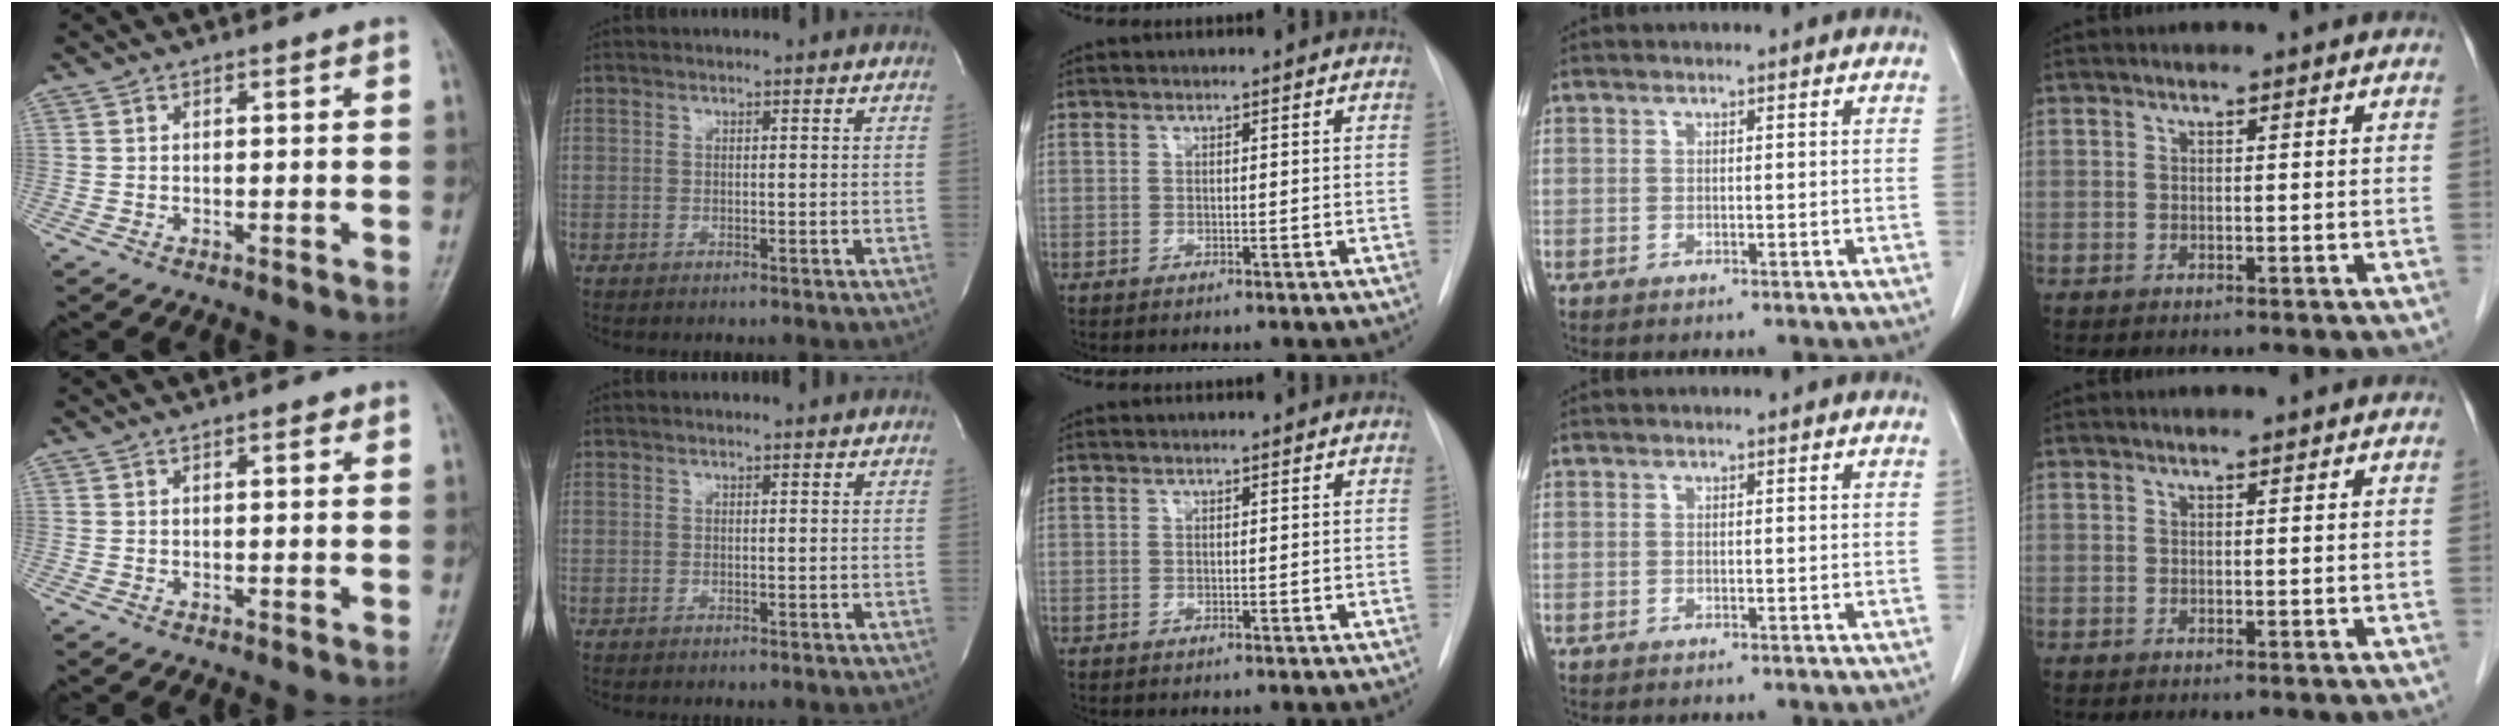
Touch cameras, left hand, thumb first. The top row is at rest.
{"thumb": {"total": 1.3, "force": [0.6, 0.6, 1.0], "torque": [-0.011, 0.001, 0.005]}, "index": {"total": 0.6, "force": [0.6, 0.1, 0.1], "torque": [-0.007, 0.004, 0.007]}}